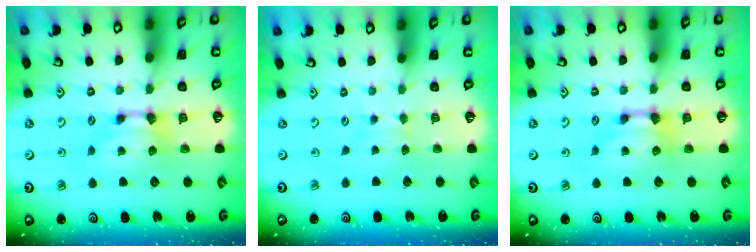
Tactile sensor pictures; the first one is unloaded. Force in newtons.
{"total": 2.8, "press": 2.8, "slide": 0.5}
{"total": 0.0}